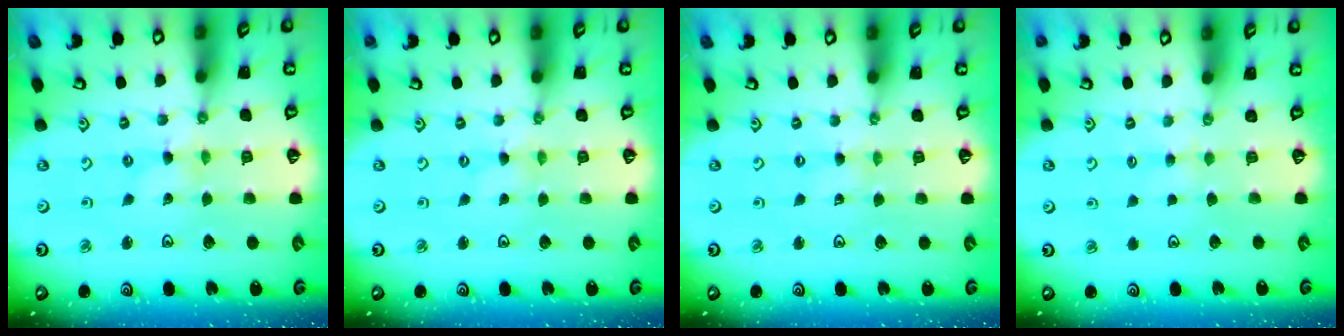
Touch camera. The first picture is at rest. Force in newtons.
{"total": 0.0}
{"total": 1.0, "press": 1.0, "slide": 0.2}
{"total": 2.8, "press": 2.8, "slide": 0.3}